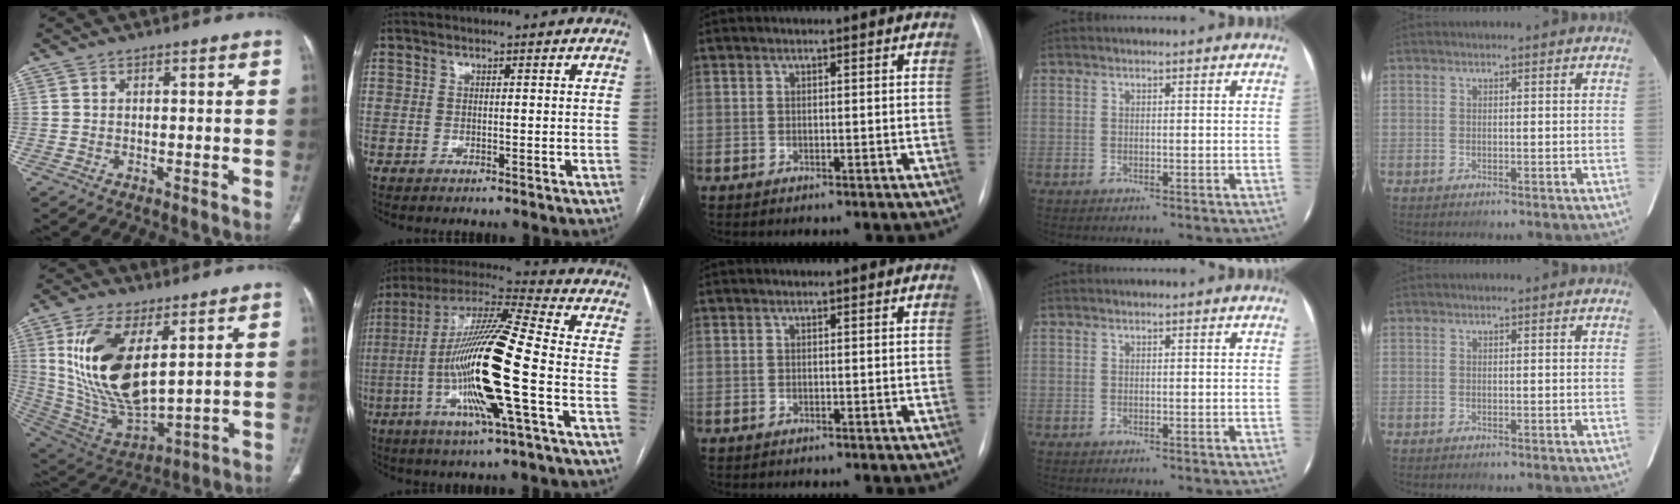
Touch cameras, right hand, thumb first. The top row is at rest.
{"thumb": {"total": 20.5, "force": [6.2, 9.6, 17.0], "torque": [-0.325, -0.030, 0.133]}, "index": {"total": 19.3, "force": [-4.3, 0.4, 18.8], "torque": [-0.374, -0.009, -0.090]}}